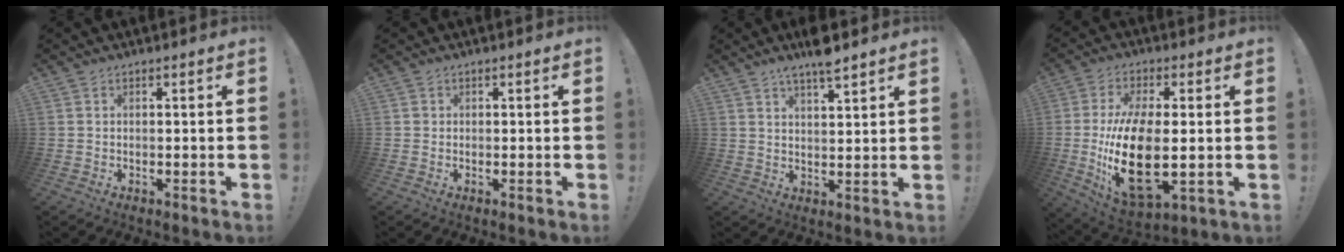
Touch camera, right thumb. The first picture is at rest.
{"total": 0.7, "force": [0.3, 0.6, -0.1], "torque": [0.006, 0.000, 0.005]}
{"total": 6.7, "force": [5.2, 1.1, 4.1], "torque": [-0.067, -0.029, 0.088]}
{"total": 20.1, "force": [-1.5, 9.5, 17.6], "torque": [-0.353, -0.016, -0.018]}